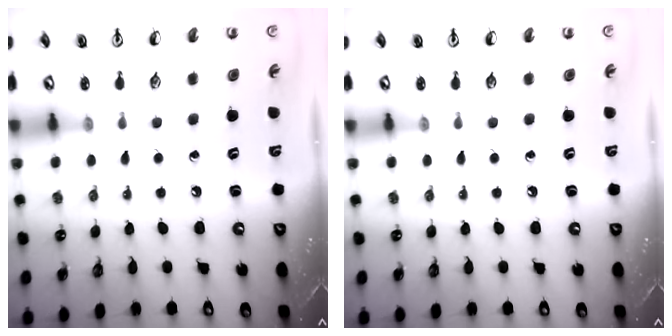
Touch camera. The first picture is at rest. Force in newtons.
{"total": 0.0}